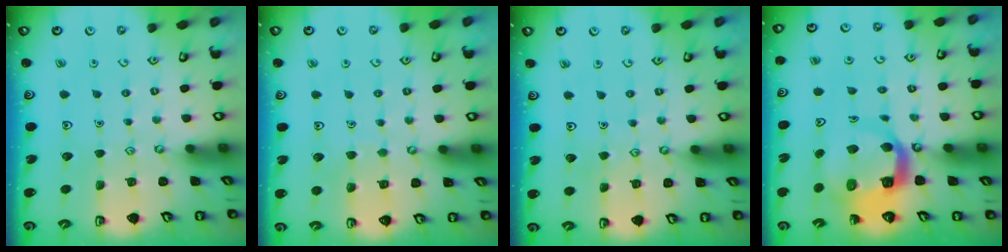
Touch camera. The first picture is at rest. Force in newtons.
{"total": 3.1, "press": 3.1, "slide": 0.3}
{"total": 4.0, "press": 4.0, "slide": 0.2}
{"total": 10.3, "press": 10.2, "slide": 1.4}